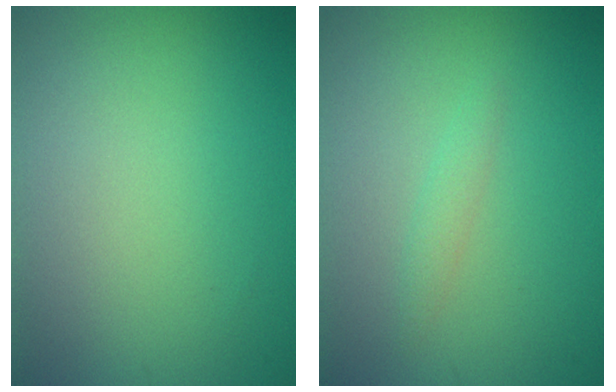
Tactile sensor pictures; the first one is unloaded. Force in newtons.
{"total": 1.0, "press": 1.0, "slide": 0.1}